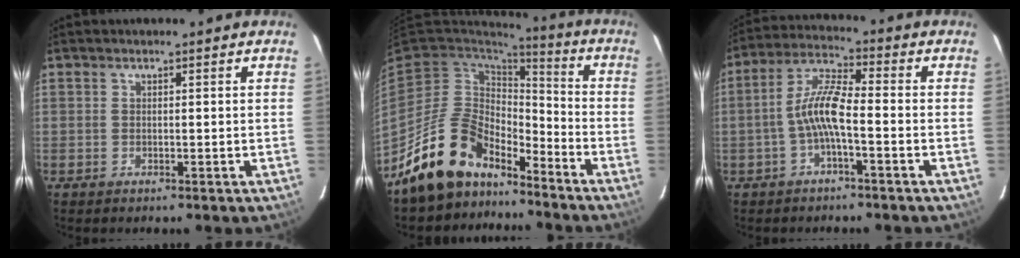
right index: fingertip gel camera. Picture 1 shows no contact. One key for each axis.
{"total": 15.1, "fx": -12.1, "fy": 7.3, "fz": 5.4, "tx": -0.130, "ty": 0.020, "tz": -0.210}
{"total": 7.2, "fx": -2.3, "fy": 1.3, "fz": 6.7, "tx": -0.151, "ty": 0.017, "tz": -0.043}